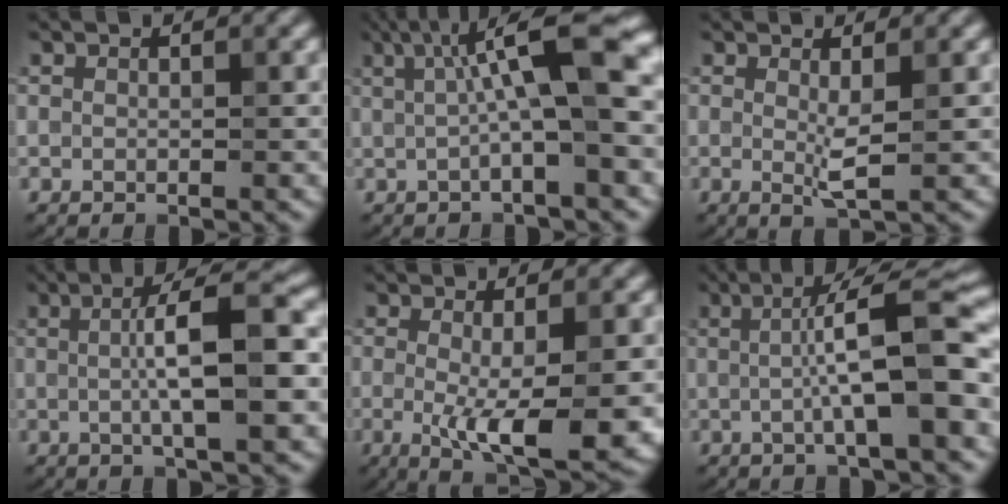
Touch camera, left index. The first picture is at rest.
{"total": 8.9, "force": [1.7, 1.9, 8.5], "torque": [-0.125, 0.015, 0.023]}
{"total": 1.9, "force": [0.3, 0.2, 1.9], "torque": [-0.038, -0.009, 0.006]}
{"total": 7.2, "force": [0.3, 1.5, 7.1], "torque": [-0.105, 0.013, 0.001]}
{"total": 6.8, "force": [-0.9, 1.5, 6.6], "torque": [-0.102, -0.019, -0.009]}
{"total": 7.9, "force": [-0.1, 1.4, 7.7], "torque": [-0.109, 0.012, -0.004]}